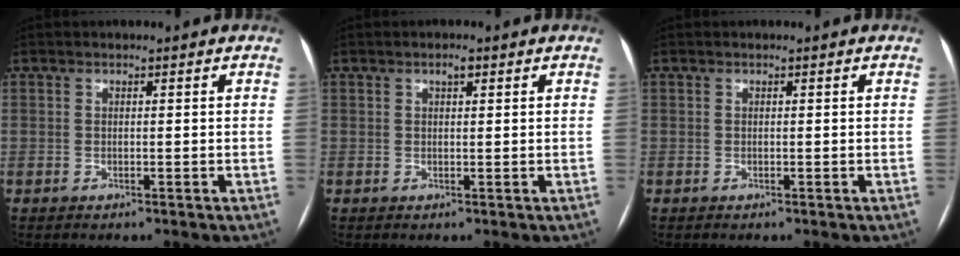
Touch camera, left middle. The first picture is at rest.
{"total": 1.2, "force": [0.6, 0.4, 0.9], "torque": [-0.015, 0.004, 0.010]}
{"total": 0.0}